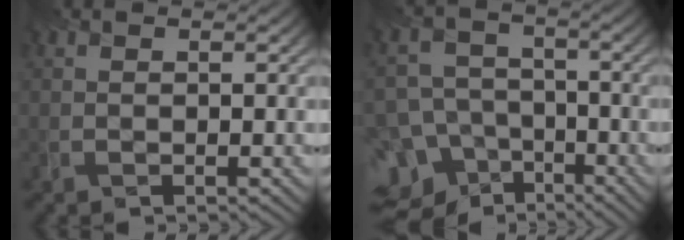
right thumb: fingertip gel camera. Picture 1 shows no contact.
{"total": 12.9, "force": [-7.6, 9.6, 4.1], "torque": [-0.114, -0.041, -0.126]}